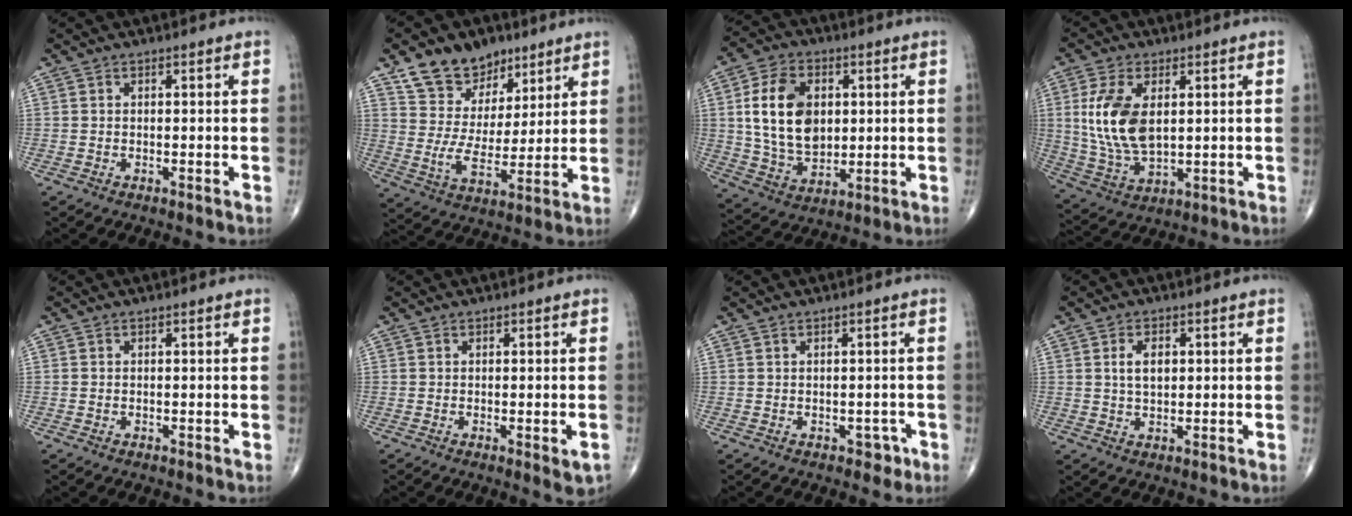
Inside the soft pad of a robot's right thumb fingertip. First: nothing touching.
{"total": 13.2, "force": [8.7, 8.5, 5.1], "torque": [-0.049, -0.048, 0.156]}
{"total": 15.3, "force": [2.6, 10.2, 11.1], "torque": [-0.175, -0.010, 0.053]}
{"total": 13.2, "force": [2.4, 7.2, 10.8], "torque": [-0.219, -0.013, 0.057]}
{"total": 0.0}
{"total": 3.1, "force": [-0.9, 1.0, 2.8], "torque": [-0.031, -0.006, -0.006]}
{"total": 2.0, "force": [-0.6, 1.6, 1.1], "torque": [0.000, 0.003, -0.005]}
{"total": 4.4, "force": [1.0, 2.6, 3.4], "torque": [-0.055, -0.002, 0.021]}